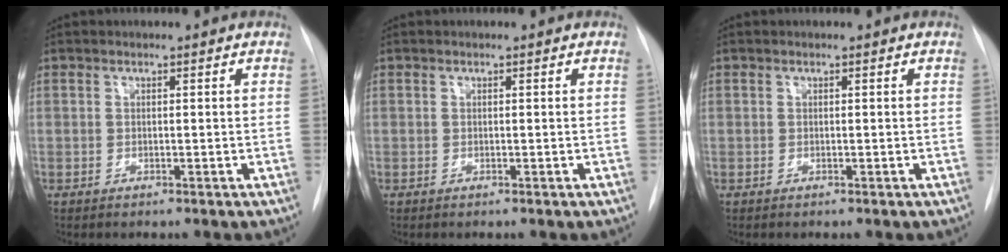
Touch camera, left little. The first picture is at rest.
{"total": 0.0}
{"total": 0.0}